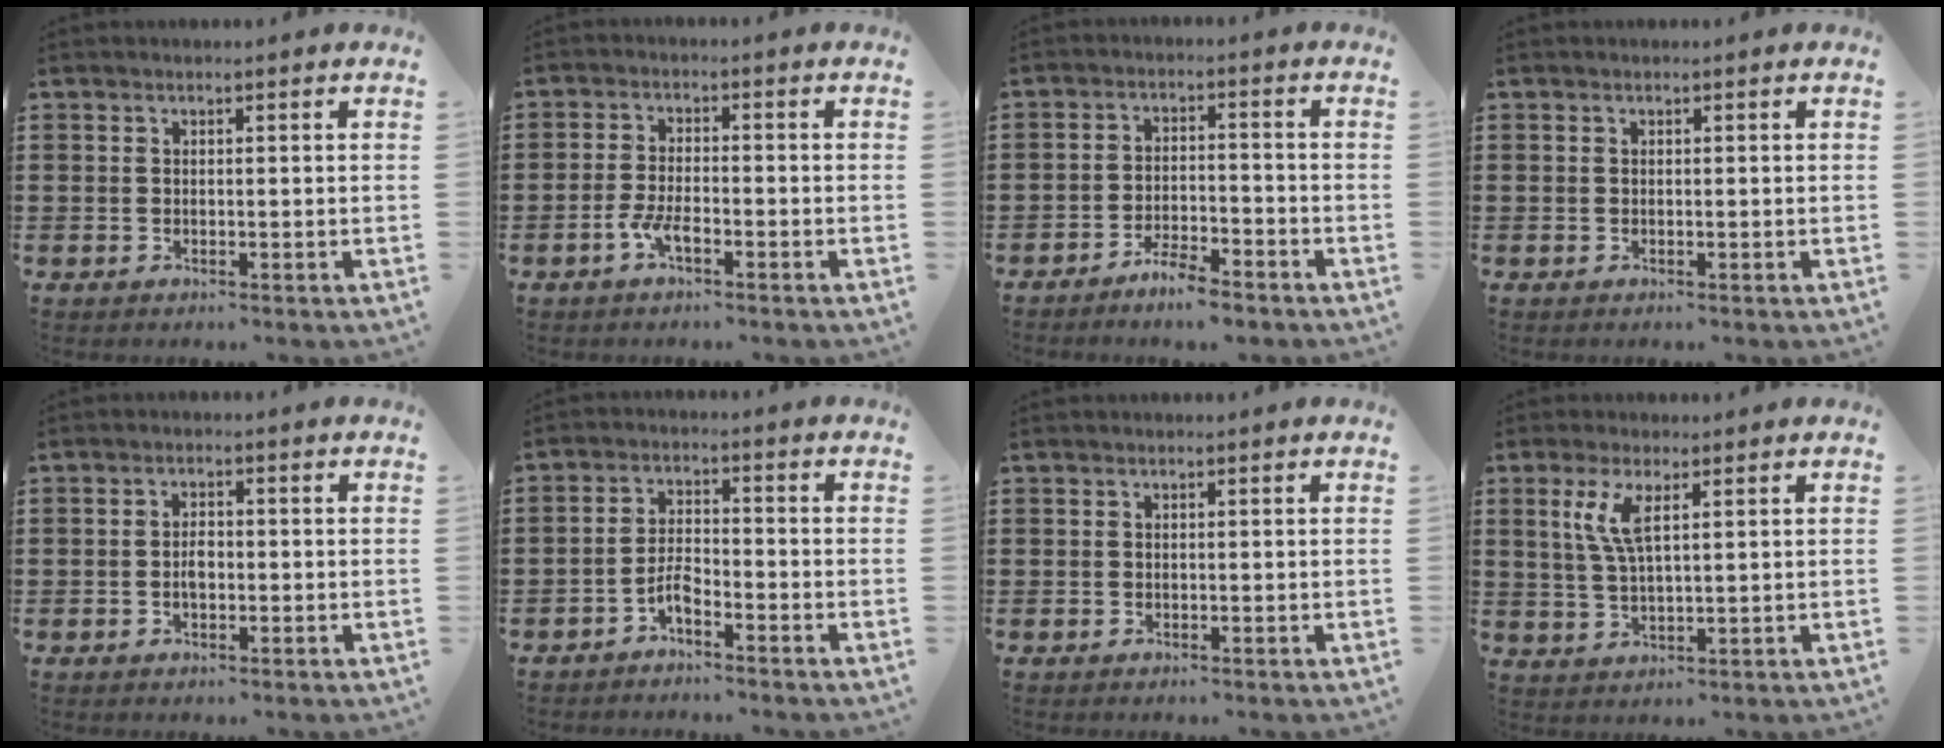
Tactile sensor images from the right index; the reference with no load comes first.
{"total": 3.7, "force": [-2.0, 1.0, 2.9], "torque": [-0.069, -0.004, -0.043]}
{"total": 4.4, "force": [-4.1, 0.4, 1.4], "torque": [-0.034, 0.004, -0.083]}
{"total": 0.0}
{"total": 2.2, "force": [-0.4, 1.1, 1.9], "torque": [-0.036, 0.003, -0.008]}
{"total": 3.4, "force": [-2.4, 1.2, 2.1], "torque": [-0.055, 0.004, -0.052]}
{"total": 0.0}
{"total": 5.3, "force": [2.1, 1.5, 4.6], "torque": [-0.099, 0.006, 0.035]}